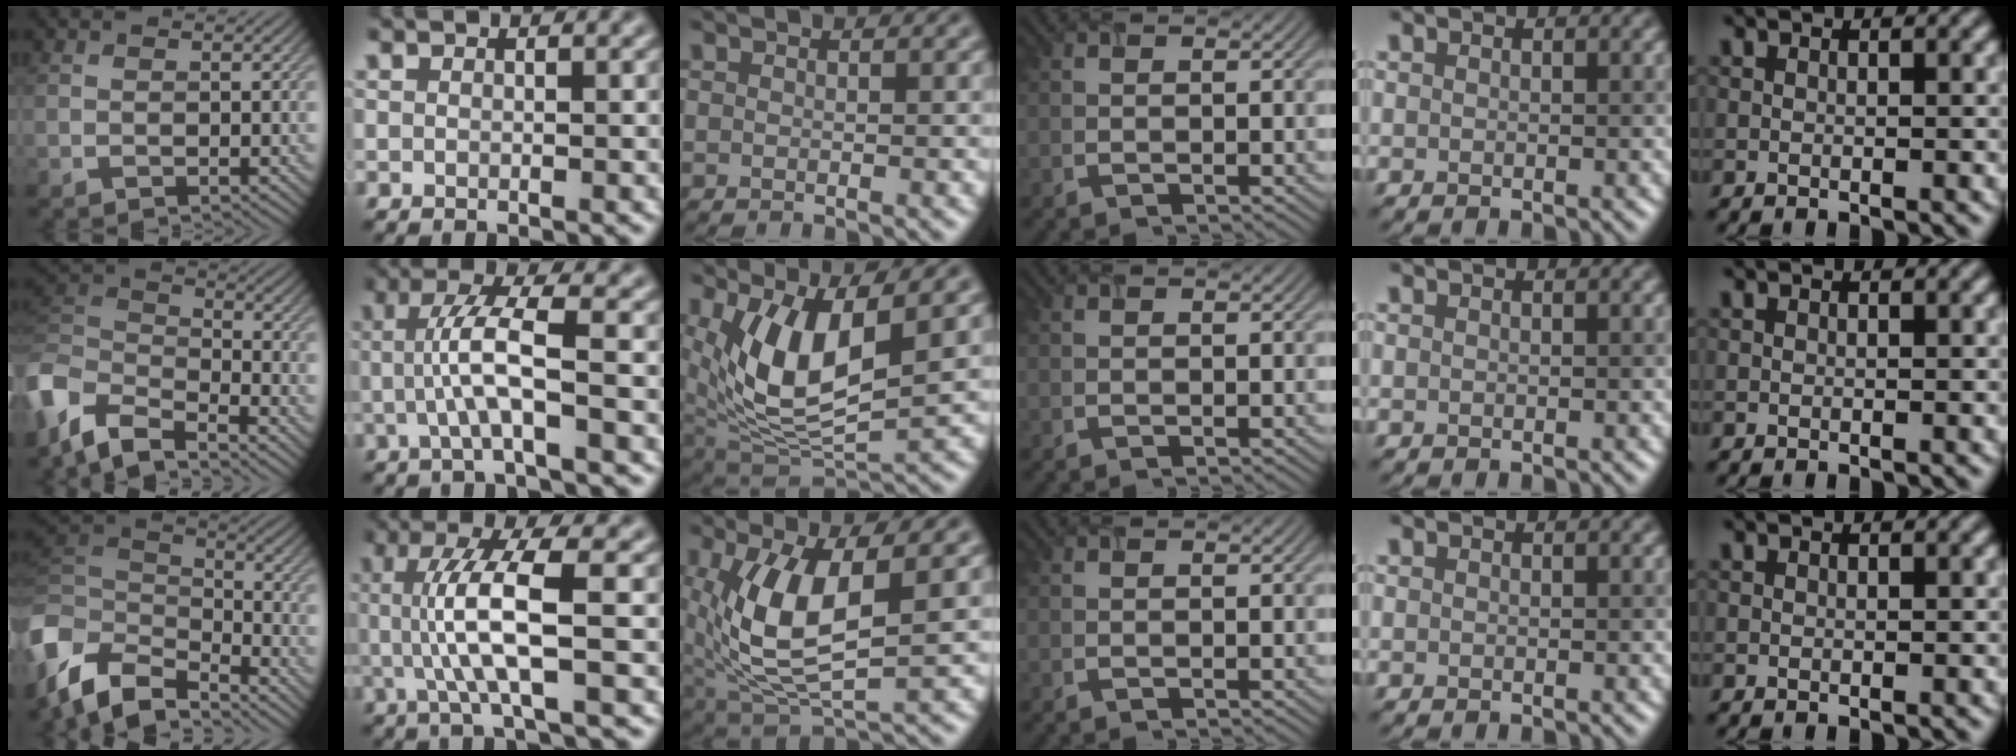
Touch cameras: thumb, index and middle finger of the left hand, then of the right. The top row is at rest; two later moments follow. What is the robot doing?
{"motion": "lift_and_place", "object": "timer"}